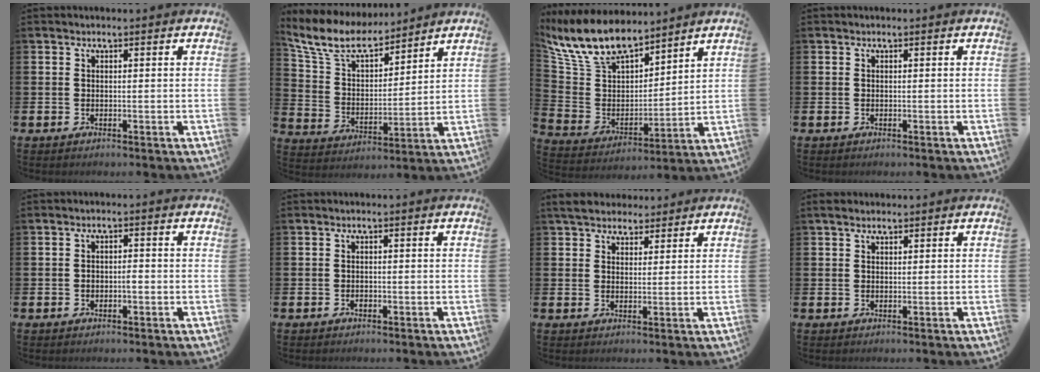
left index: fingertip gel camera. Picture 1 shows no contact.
{"total": 9.1, "force": [8.0, 3.0, 3.2], "torque": [-0.102, -0.047, 0.144]}
{"total": 11.1, "force": [9.7, 4.1, 3.7], "torque": [-0.124, -0.052, 0.178]}
{"total": 0.0}
{"total": 1.3, "force": [-0.6, 0.7, 0.9], "torque": [-0.003, -0.004, -0.015]}
{"total": 0.6, "force": [-0.3, 0.4, 0.2], "torque": [-0.011, 0.004, -0.007]}
{"total": 4.6, "force": [4.3, 1.7, 0.6], "torque": [-0.015, -0.016, 0.078]}
{"total": 1.4, "force": [1.2, 0.7, 0.4], "torque": [0.002, 0.001, 0.020]}